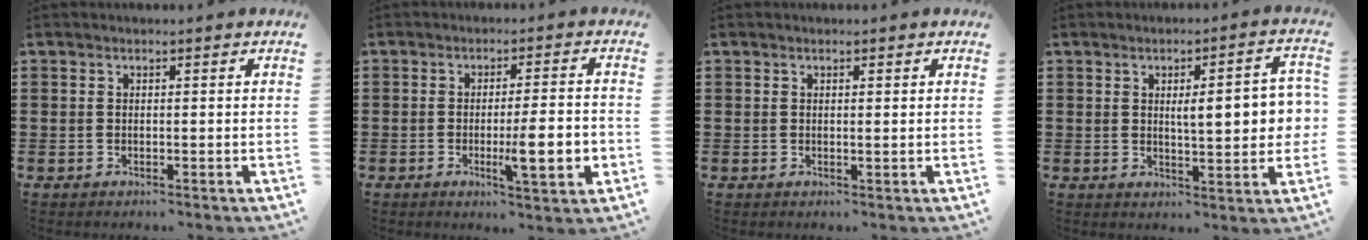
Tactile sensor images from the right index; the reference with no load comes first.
{"total": 8.6, "force": [-1.9, 1.5, 8.2], "torque": [-0.122, -0.007, -0.027]}
{"total": 0.6, "force": [0.3, 0.1, 0.5], "torque": [-0.009, 0.002, 0.005]}
{"total": 7.7, "force": [0.8, 2.0, 7.4], "torque": [-0.104, -0.007, 0.003]}